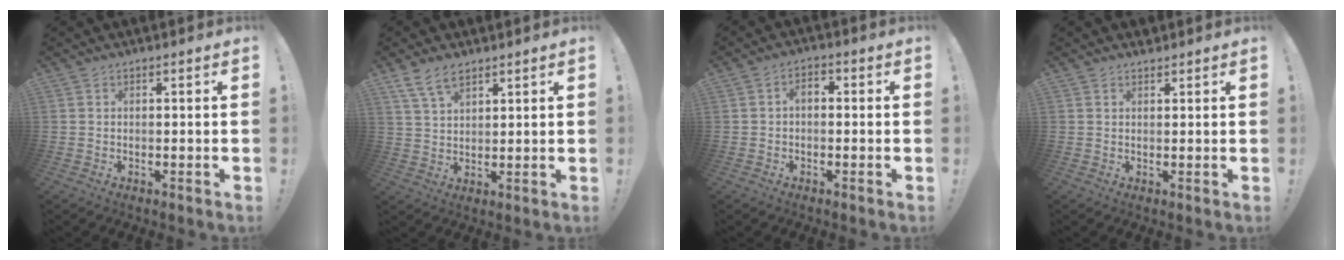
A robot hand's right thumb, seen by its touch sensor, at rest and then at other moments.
{"total": 7.2, "force": [4.9, 3.5, 3.9], "torque": [-0.072, -0.015, 0.095]}
{"total": 2.5, "force": [-0.9, 1.4, 1.9], "torque": [-0.034, 0.010, -0.018]}
{"total": 1.2, "force": [1.1, 0.4, -0.1], "torque": [0.016, -0.008, 0.019]}